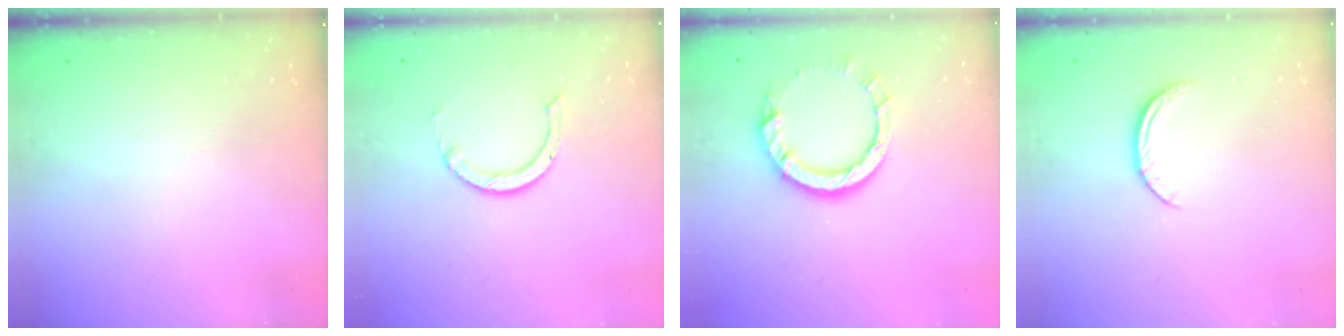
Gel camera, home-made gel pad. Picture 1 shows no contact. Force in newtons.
{"total": 2.8, "press": 2.8, "slide": 0.2}
{"total": 10.6, "press": 10.5, "slide": 1.4}
{"total": 6.2, "press": 6.1, "slide": 0.7}